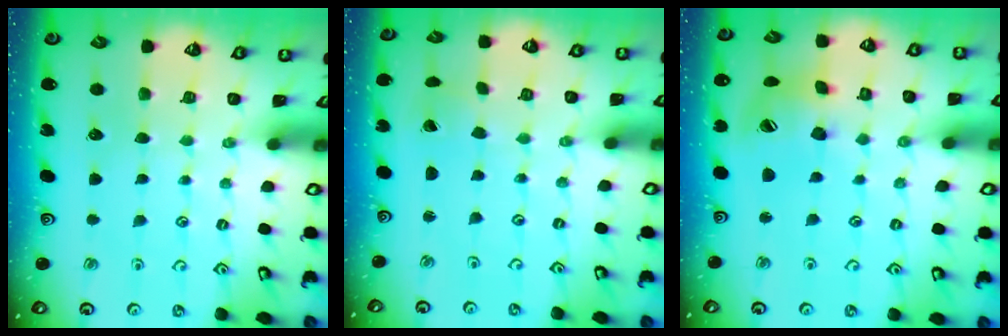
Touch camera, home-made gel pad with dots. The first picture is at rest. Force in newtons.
{"total": 0.7, "press": 0.7, "slide": 0.0}
{"total": 13.6, "press": 13.6, "slide": 1.3}